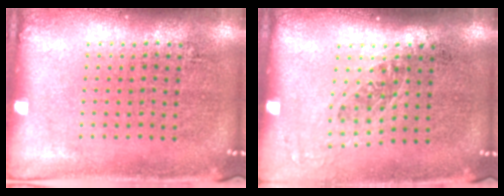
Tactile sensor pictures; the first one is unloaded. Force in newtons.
{"total": 1.2, "press": 1.0, "slide": 0.7}